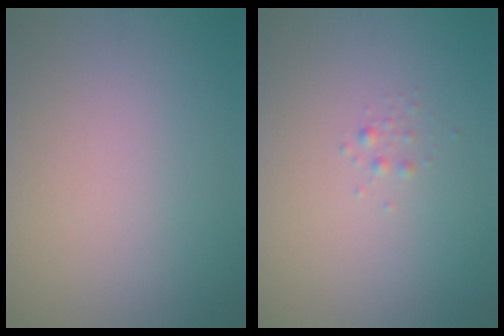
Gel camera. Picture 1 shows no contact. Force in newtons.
{"total": 0.7, "press": 0.7, "slide": 0.0}